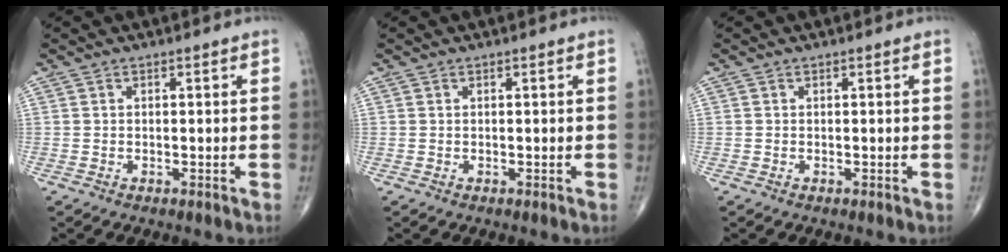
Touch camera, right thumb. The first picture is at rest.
{"total": 0.0}
{"total": 0.0}